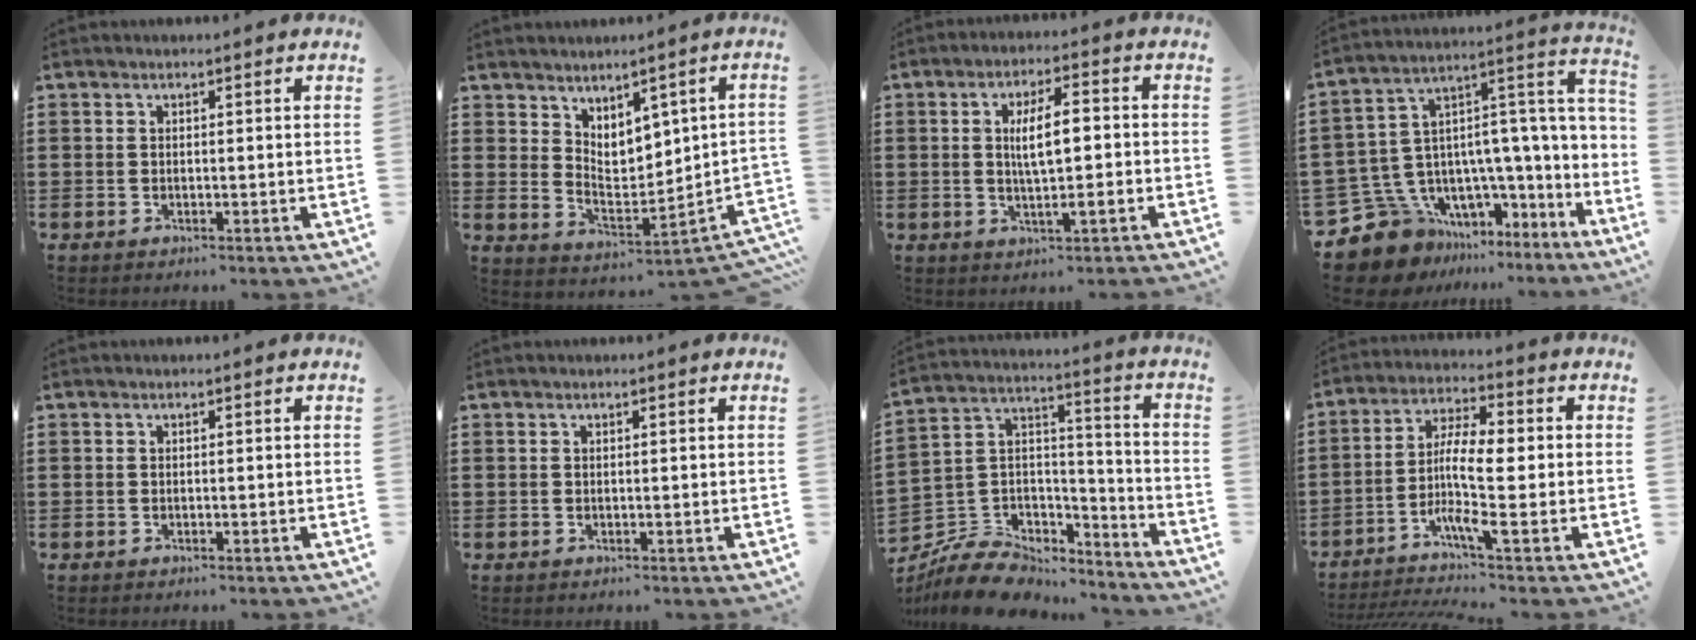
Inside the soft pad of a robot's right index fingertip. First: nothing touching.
{"total": 4.2, "force": [3.2, 2.6, 0.9], "torque": [-0.039, -0.018, 0.061]}
{"total": 7.0, "force": [-0.1, 1.7, 6.8], "torque": [-0.121, 0.002, -0.009]}
{"total": 10.1, "force": [-6.1, 5.7, 5.7], "torque": [-0.143, -0.029, -0.113]}
{"total": 0.0}
{"total": 0.0}
{"total": 9.5, "force": [-7.7, 5.0, 2.2], "torque": [-0.061, 0.016, -0.147]}
{"total": 9.0, "force": [-1.2, 2.4, 8.6], "torque": [-0.167, 0.000, -0.023]}